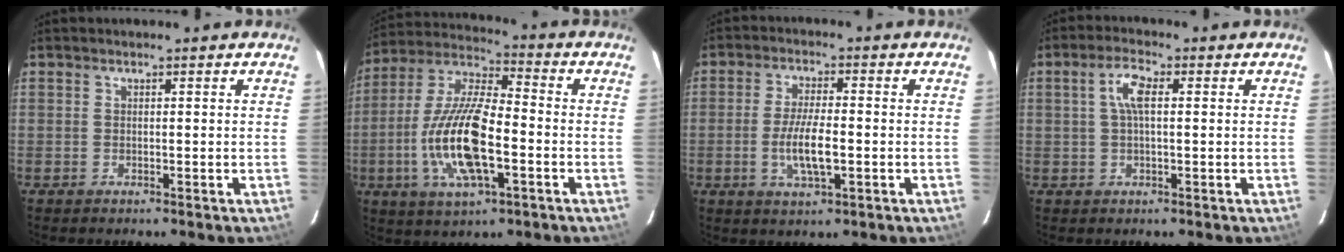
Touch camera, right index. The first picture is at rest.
{"total": 17.0, "force": [-4.4, 5.8, 15.4], "torque": [-0.319, -0.007, -0.087]}
{"total": 7.5, "force": [-1.7, 2.0, 7.0], "torque": [-0.141, -0.005, -0.031]}
{"total": 4.3, "force": [0.8, 1.5, 4.0], "torque": [-0.080, 0.010, 0.015]}